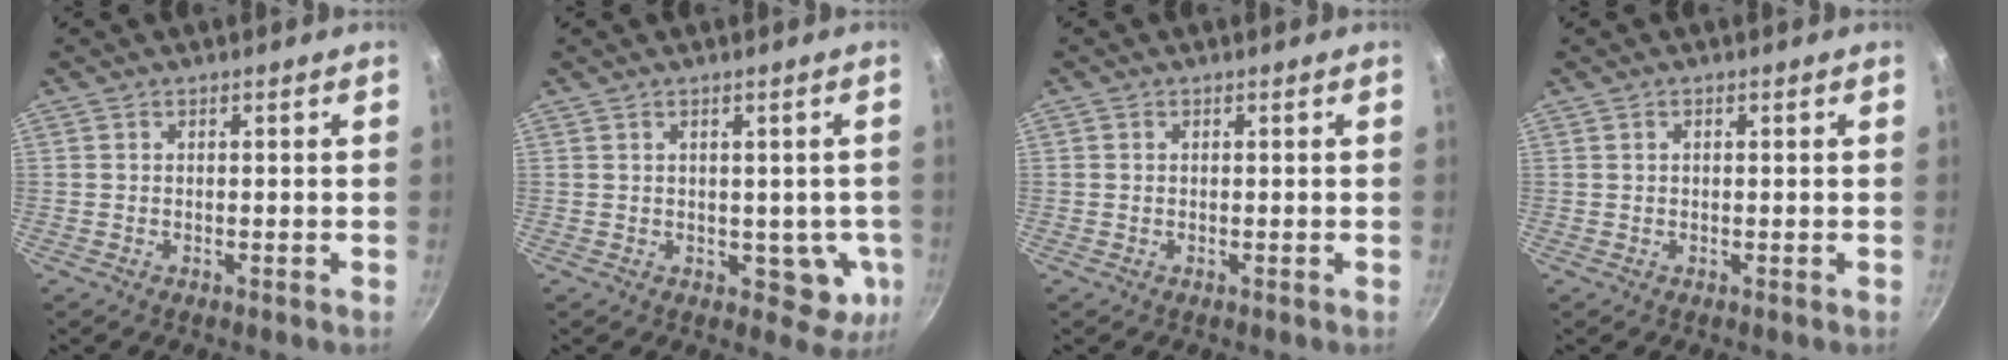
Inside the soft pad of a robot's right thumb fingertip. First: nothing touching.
{"total": 6.1, "force": [-0.2, 4.0, 4.6], "torque": [-0.026, 0.004, 0.005]}
{"total": 0.5, "force": [0.0, 0.5, 0.2], "torque": [-0.004, 0.003, -0.001]}
{"total": 0.7, "force": [0.2, 0.4, 0.5], "torque": [-0.009, 0.004, 0.003]}